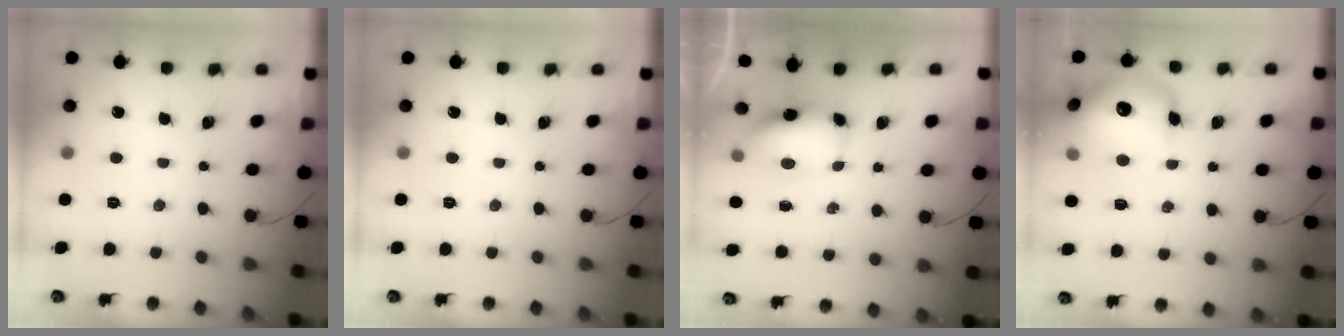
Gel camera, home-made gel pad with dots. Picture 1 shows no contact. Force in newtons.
{"total": 0.0}
{"total": 7.3, "press": 7.3, "slide": 0.7}
{"total": 17.4, "press": 17.1, "slide": 2.8}